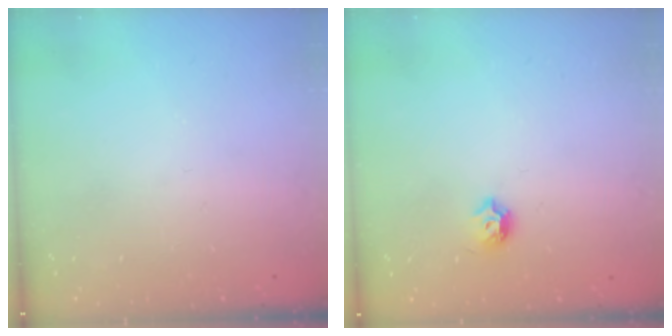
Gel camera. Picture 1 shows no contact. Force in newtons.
{"total": 4.4, "press": 4.3, "slide": 0.9}